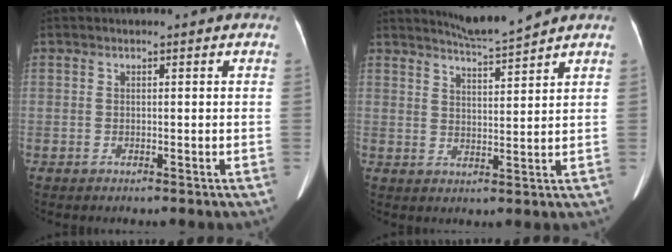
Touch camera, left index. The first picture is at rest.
{"total": 5.1, "force": [4.8, -1.3, 1.0], "torque": [-0.026, -0.013, 0.086]}